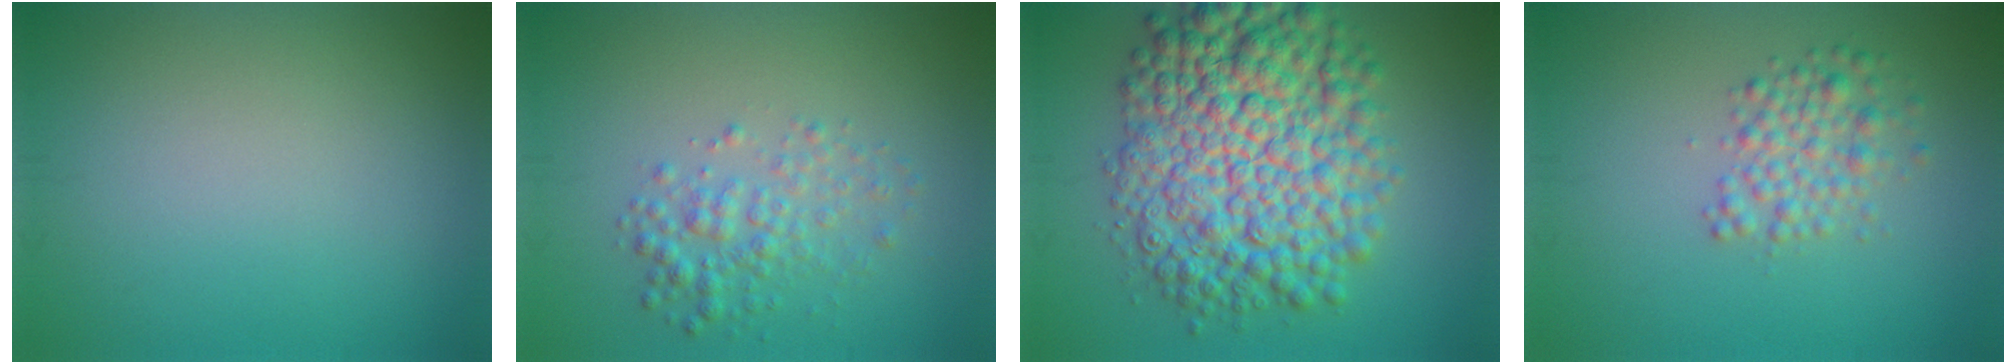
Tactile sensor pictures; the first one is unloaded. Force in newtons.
{"total": 2.8, "press": 2.8, "slide": 0.0}
{"total": 12.5, "press": 12.5, "slide": 0.2}
{"total": 2.9, "press": 2.9, "slide": 0.1}